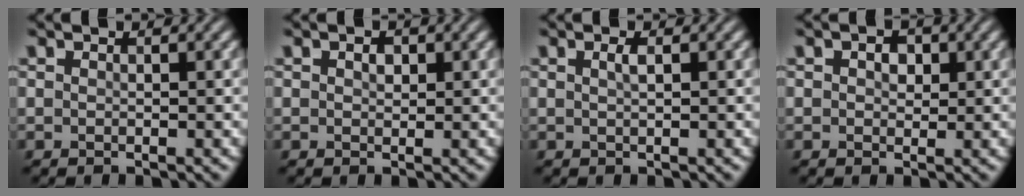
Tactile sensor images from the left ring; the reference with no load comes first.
{"total": 1.1, "force": [0.3, 0.8, 0.7], "torque": [-0.011, 0.001, 0.004]}
{"total": 1.0, "force": [0.3, 0.3, 0.9], "torque": [-0.017, 0.005, 0.005]}
{"total": 2.0, "force": [0.7, 1.3, 1.3], "torque": [-0.015, 0.002, 0.007]}